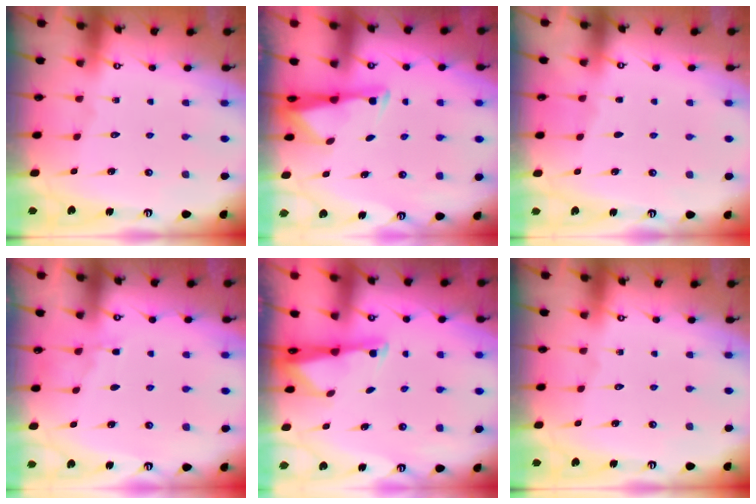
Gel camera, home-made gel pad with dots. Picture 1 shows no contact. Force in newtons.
{"total": 2.9, "press": 2.9, "slide": 0.4}
{"total": 2.3, "press": 2.3, "slide": 0.3}
{"total": 2.8, "press": 2.8, "slide": 0.4}
{"total": 1.9, "press": 1.8, "slide": 0.4}
{"total": 0.0}